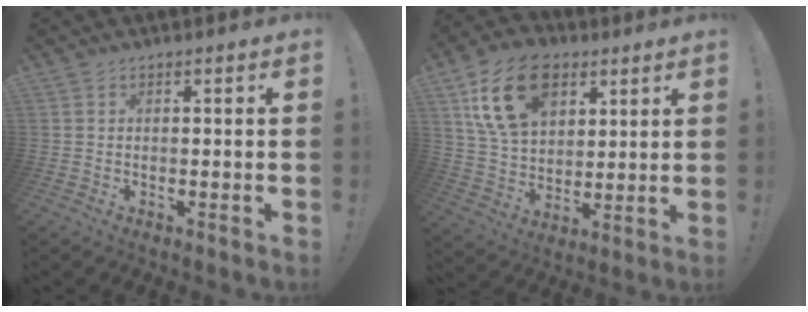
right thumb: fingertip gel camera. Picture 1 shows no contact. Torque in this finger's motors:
{"motor_torque": [1.80, 2.66, 1.33, 0.46, 0.09]}